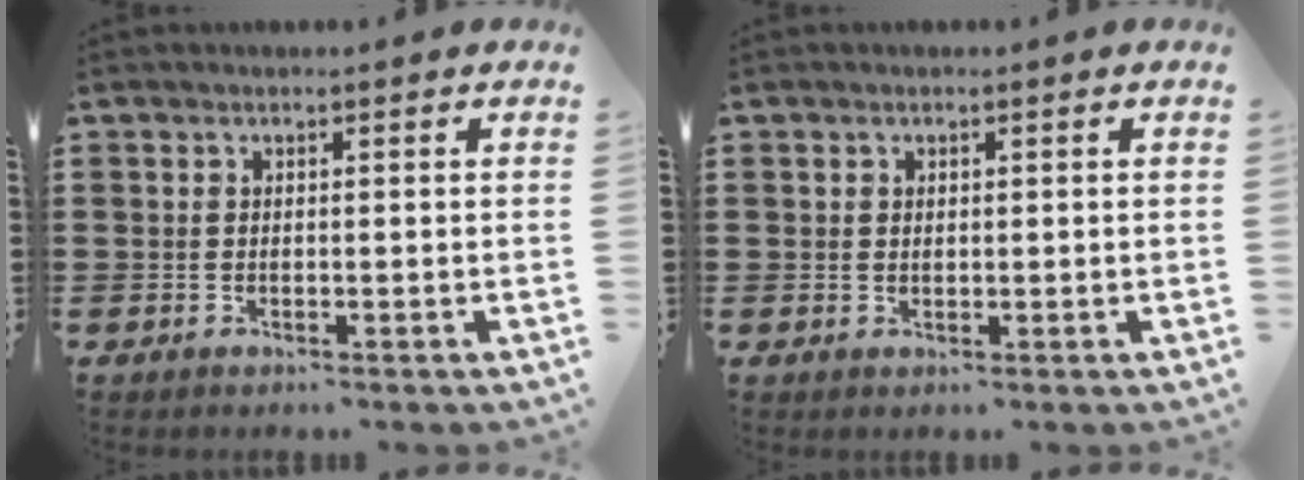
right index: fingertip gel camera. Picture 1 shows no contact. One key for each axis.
{"total": 0.8, "fx": 0.4, "fy": 0.6, "fz": 0.2, "tx": -0.007, "ty": 0.004, "tz": 0.008}